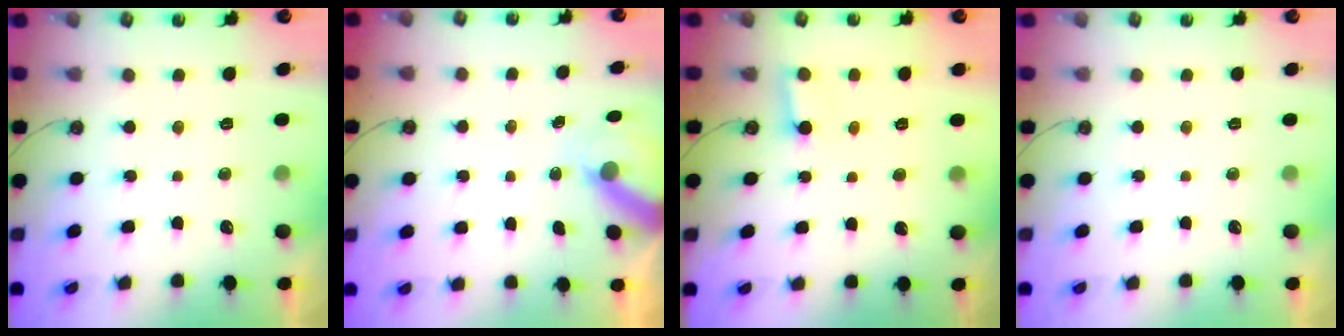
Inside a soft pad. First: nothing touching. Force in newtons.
{"total": 6.2, "press": 6.2, "slide": 0.7}
{"total": 2.6, "press": 2.6, "slide": 0.4}
{"total": 0.0}